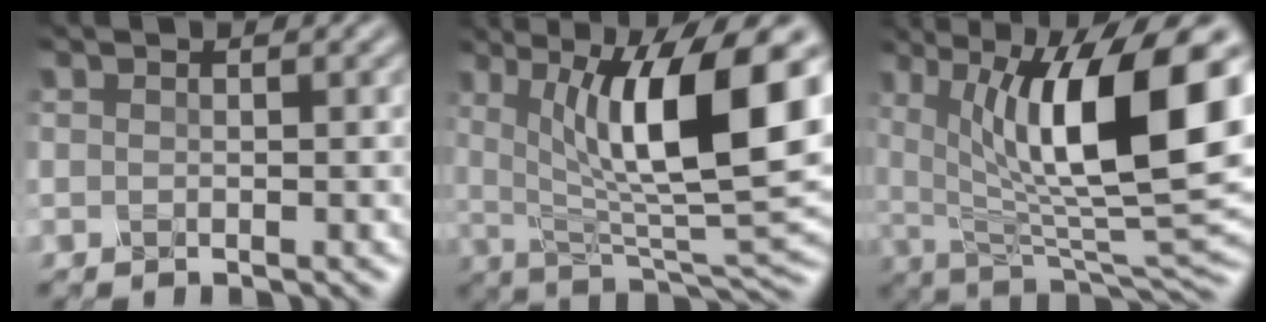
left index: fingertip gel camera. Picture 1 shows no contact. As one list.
[{"total": 12.8, "force": [2.8, 3.4, 12.0], "torque": [-0.181, -0.003, 0.048]}, {"total": 14.0, "force": [3.2, 4.6, 12.9], "torque": [-0.194, -0.006, 0.052]}]